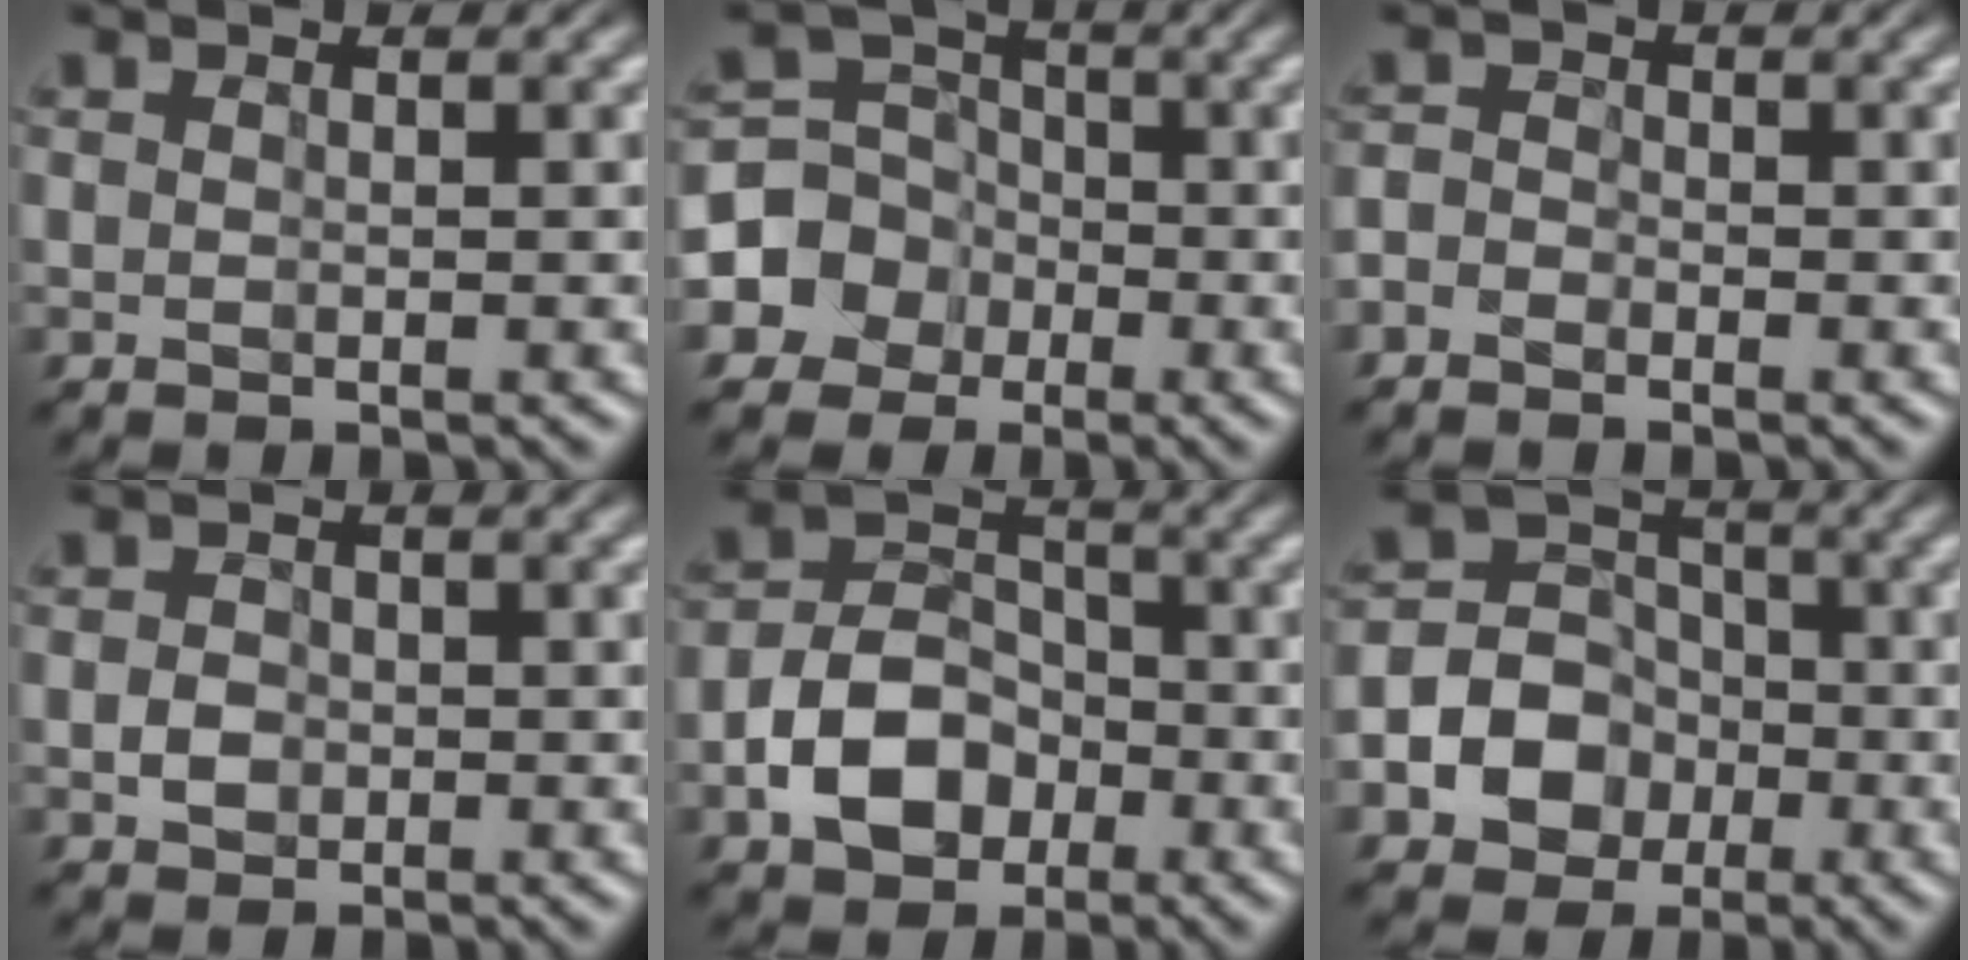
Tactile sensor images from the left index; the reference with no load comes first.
{"total": 4.5, "force": [-1.8, 4.0, 1.0], "torque": [-0.006, 0.009, -0.056]}
{"total": 1.9, "force": [-1.4, 1.2, 0.5], "torque": [0.002, 0.012, -0.031]}
{"total": 1.3, "force": [-0.4, 1.1, 0.6], "torque": [-0.010, 0.003, -0.008]}
{"total": 5.4, "force": [-2.4, 3.7, 3.1], "torque": [-0.055, 0.003, -0.044]}
{"total": 8.3, "force": [-3.0, 7.1, 3.1], "torque": [-0.059, 0.003, -0.075]}